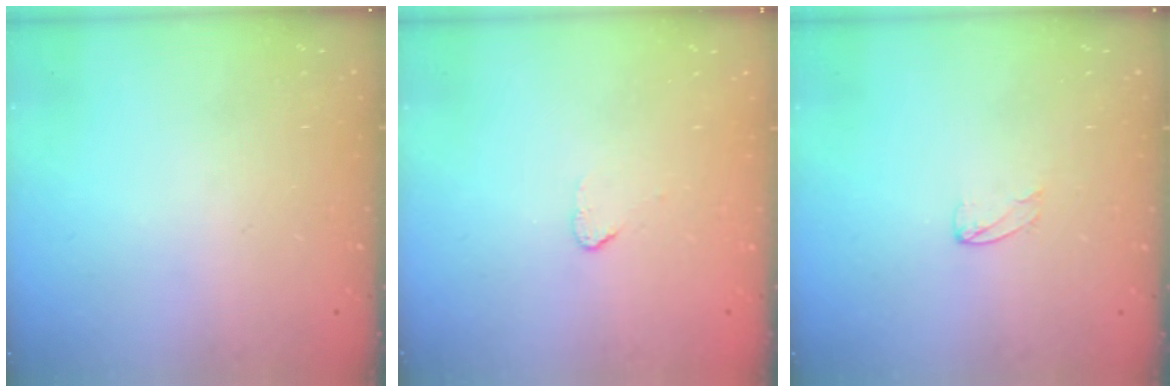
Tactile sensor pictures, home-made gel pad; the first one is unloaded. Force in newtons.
{"total": 2.6, "press": 2.6, "slide": 0.2}
{"total": 2.0, "press": 2.0, "slide": 0.2}